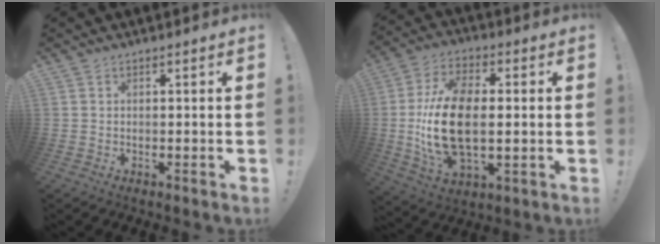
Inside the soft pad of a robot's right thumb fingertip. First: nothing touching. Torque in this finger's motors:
{"motor_torque": [2.29, 2.73, 0.38, 0.13, 0.69]}